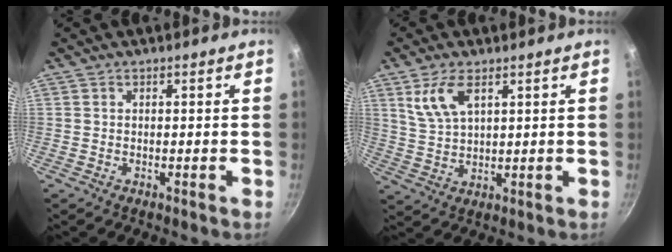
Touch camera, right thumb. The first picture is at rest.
{"total": 7.0, "force": [3.5, 3.2, 5.1], "torque": [-0.100, -0.011, 0.079]}